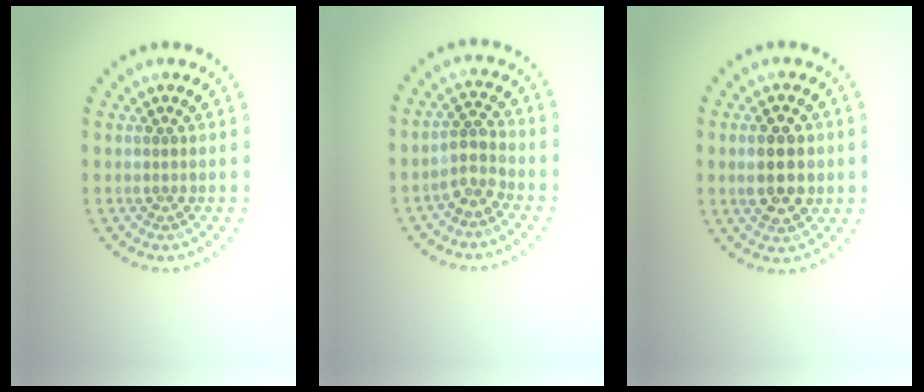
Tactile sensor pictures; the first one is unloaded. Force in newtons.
{"total": 2.3, "press": 1.9, "slide": 1.2}
{"total": 4.6, "press": 4.6, "slide": 0.2}